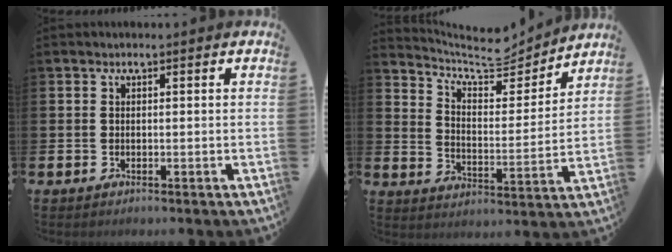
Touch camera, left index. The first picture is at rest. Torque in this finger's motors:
{"motor_torque": [0.85, -1.28, 0.04, 0.01]}